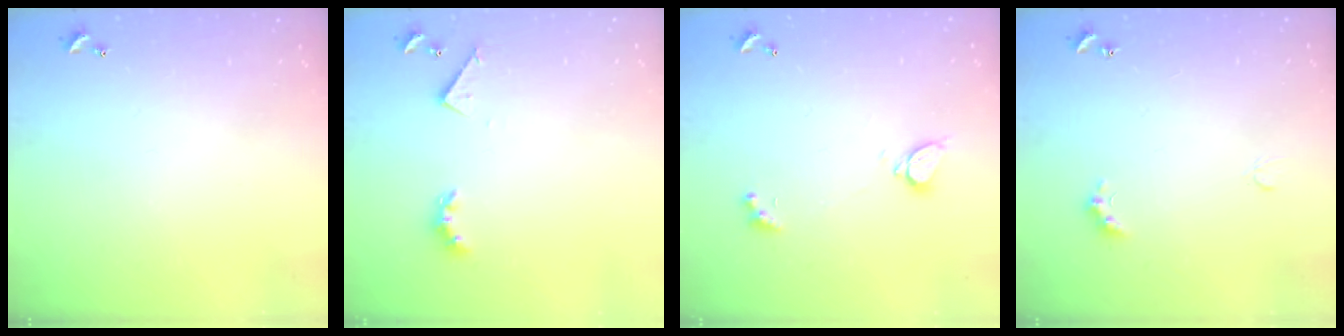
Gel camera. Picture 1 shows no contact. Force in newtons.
{"total": 3.5, "press": 3.4, "slide": 0.7}
{"total": 2.3, "press": 2.2, "slide": 0.7}
{"total": 2.8, "press": 2.7, "slide": 0.6}